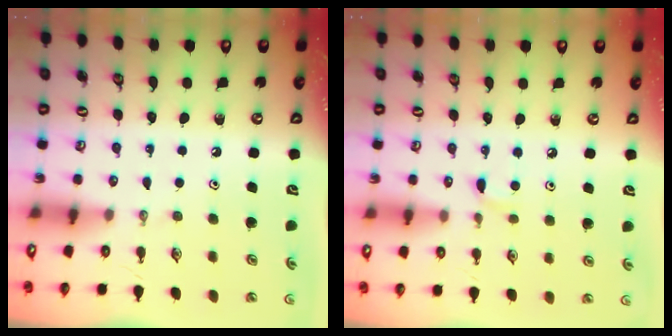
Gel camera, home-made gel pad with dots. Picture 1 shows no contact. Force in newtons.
{"total": 5.1, "press": 5.1, "slide": 0.7}